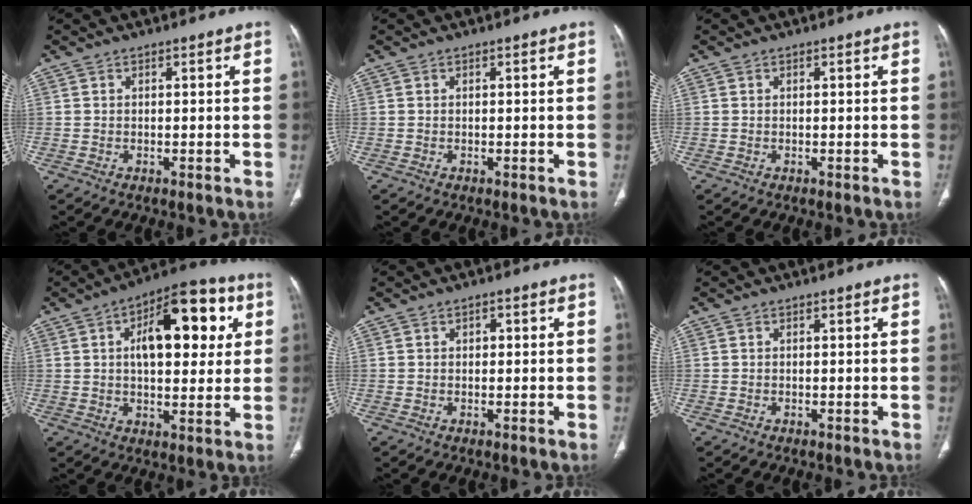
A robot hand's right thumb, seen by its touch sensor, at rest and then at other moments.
{"total": 0.0}
{"total": 0.0}
{"total": 17.6, "force": [4.8, 8.5, 14.6], "torque": [-0.161, 0.012, 0.064]}
{"total": 0.9, "force": [0.2, 0.6, 0.7], "torque": [-0.001, 0.003, 0.000]}
{"total": 0.0}